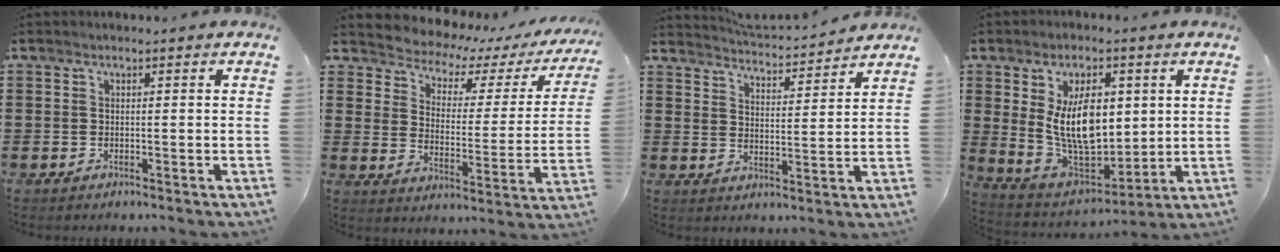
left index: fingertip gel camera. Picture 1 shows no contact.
{"total": 3.6, "force": [3.3, 1.3, 0.6], "torque": [-0.039, -0.034, 0.047]}
{"total": 3.5, "force": [3.4, -0.4, 0.1], "torque": [-0.021, -0.030, 0.056]}
{"total": 11.8, "force": [2.7, 6.8, 9.2], "torque": [-0.178, 0.002, 0.047]}